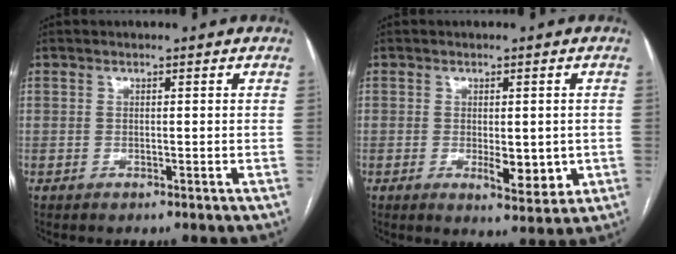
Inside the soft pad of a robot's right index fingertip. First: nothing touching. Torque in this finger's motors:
{"motor_torque": [0.71, 0.69, 0.17, 0.06]}